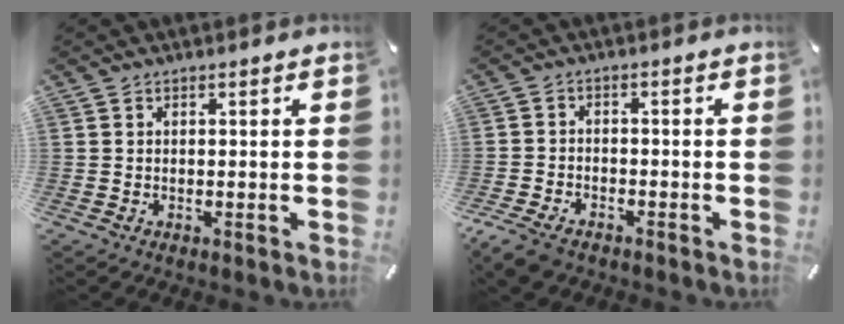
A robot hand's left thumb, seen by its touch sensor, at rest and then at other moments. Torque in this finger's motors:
{"motor_torque": [-0.20, 1.34, 0.89, 0.81, 0.25]}